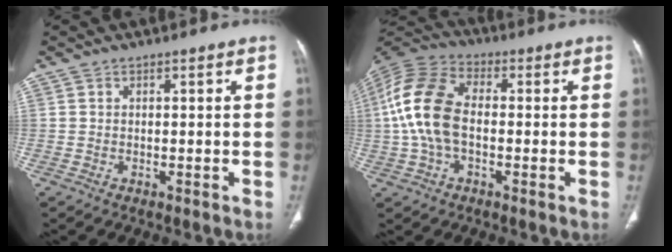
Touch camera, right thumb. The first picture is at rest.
{"total": 13.8, "force": [-0.3, 8.4, 10.9], "torque": [-0.234, 0.032, -0.012]}